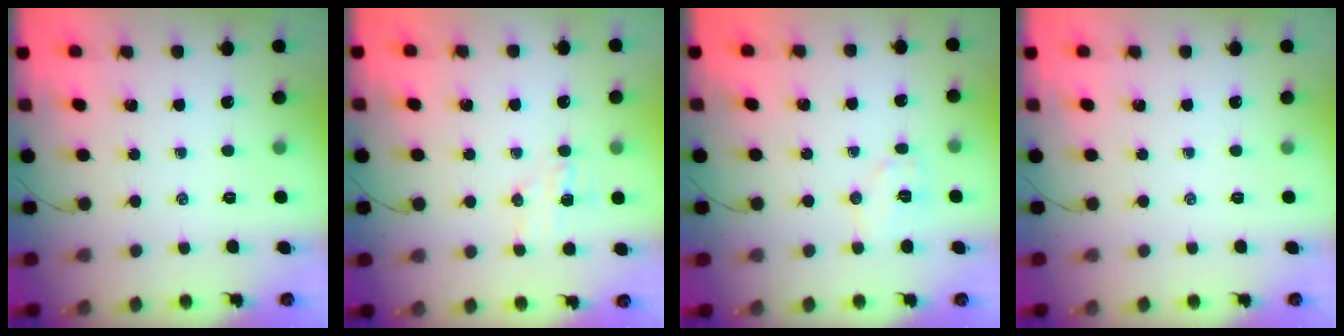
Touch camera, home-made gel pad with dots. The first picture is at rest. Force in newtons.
{"total": 5.8, "press": 5.7, "slide": 1.4}
{"total": 6.0, "press": 5.9, "slide": 1.2}
{"total": 0.0}